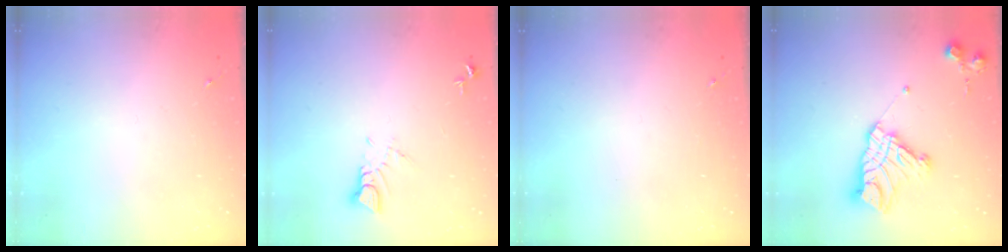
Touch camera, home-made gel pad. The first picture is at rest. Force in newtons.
{"total": 4.0, "press": 3.9, "slide": 0.3}
{"total": 0.0}
{"total": 15.8, "press": 15.8, "slide": 1.3}